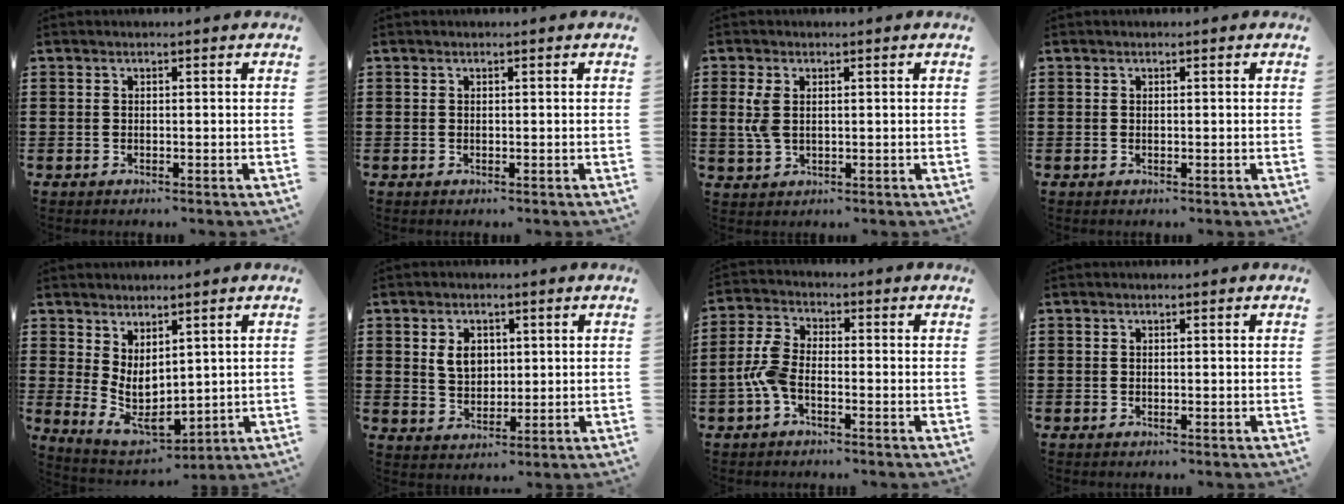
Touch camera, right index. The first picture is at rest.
{"total": 0.0}
{"total": 3.9, "force": [0.6, 2.2, 3.1], "torque": [-0.080, 0.002, 0.005]}
{"total": 0.0}
{"total": 5.0, "force": [1.6, 3.1, 3.6], "torque": [-0.086, -0.012, 0.031]}
{"total": 4.4, "force": [1.1, 3.3, 2.7], "torque": [-0.056, 0.009, 0.016]}
{"total": 5.1, "force": [-2.0, 2.5, 4.0], "torque": [-0.112, -0.004, -0.047]}
{"total": 0.0}